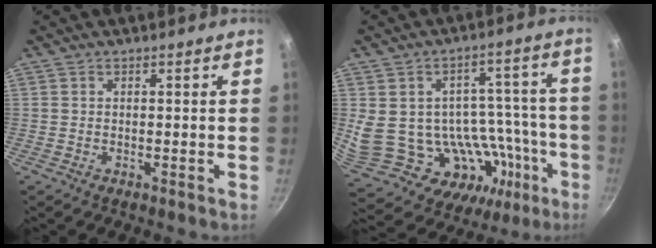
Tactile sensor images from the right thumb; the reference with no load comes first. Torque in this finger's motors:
{"motor_torque": [0.67, 0.35, 0.45, -1.01, 0.28]}